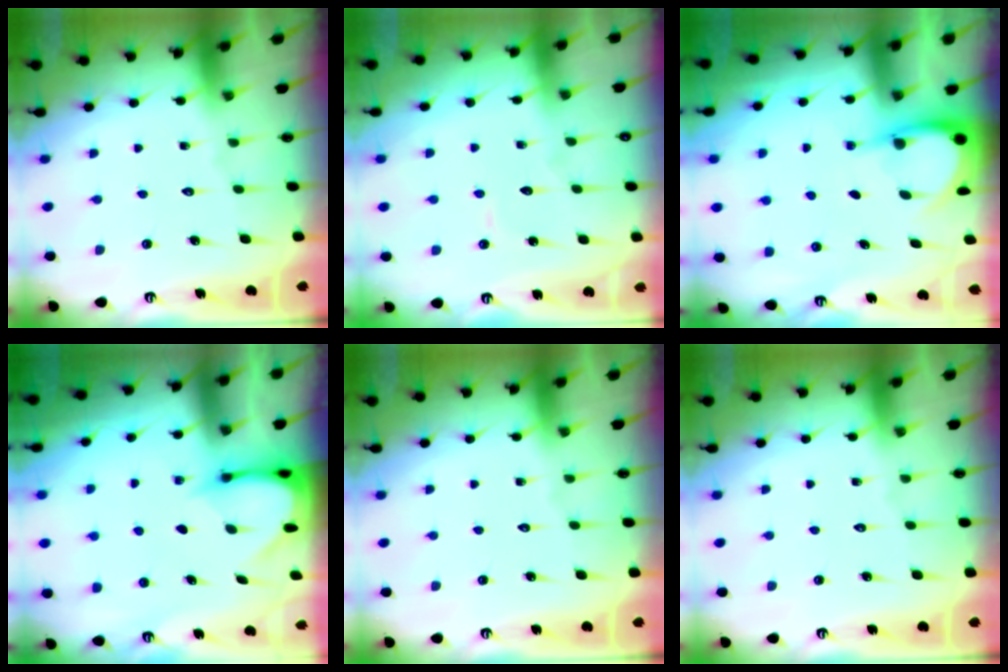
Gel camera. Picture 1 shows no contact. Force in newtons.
{"total": 3.8, "press": 3.8, "slide": 0.1}
{"total": 4.2, "press": 4.2, "slide": 0.4}
{"total": 3.4, "press": 3.4, "slide": 0.3}
{"total": 0.0}
{"total": 0.0}